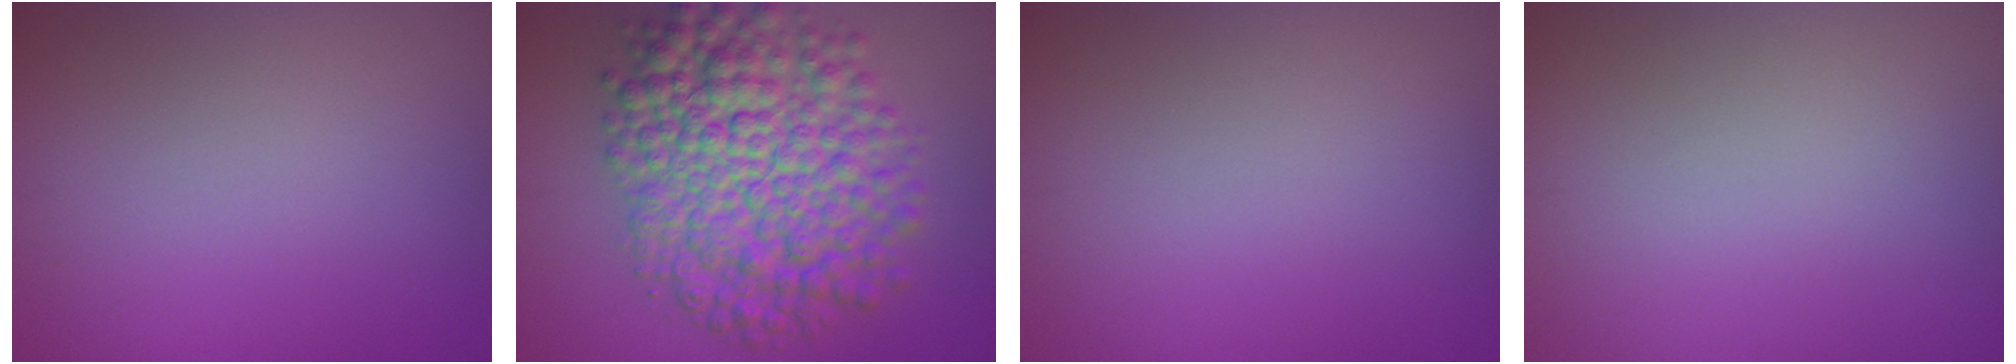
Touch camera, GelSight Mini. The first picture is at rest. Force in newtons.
{"total": 10.5, "press": 10.5, "slide": 0.2}
{"total": 0.0}
{"total": 0.0}